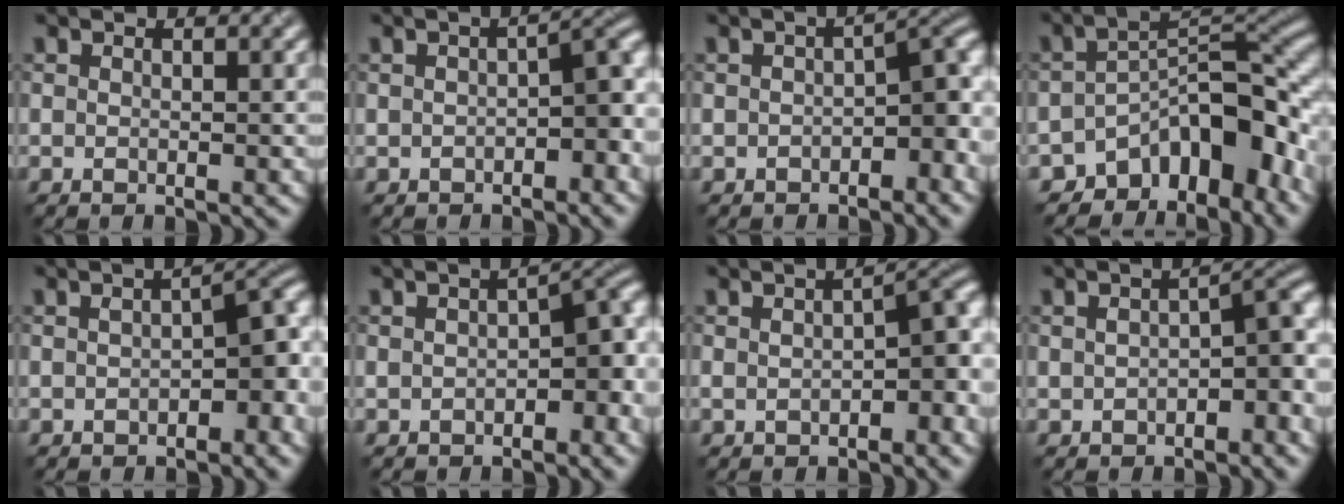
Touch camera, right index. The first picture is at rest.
{"total": 3.8, "force": [-1.3, 1.8, 3.1], "torque": [-0.032, 0.010, -0.024]}
{"total": 4.7, "force": [-1.6, 2.5, 3.7], "torque": [-0.030, 0.007, -0.030]}
{"total": 9.2, "force": [-5.9, 4.5, 5.4], "torque": [-0.047, 0.006, -0.106]}
{"total": 5.4, "force": [-1.1, 2.6, 4.6], "torque": [-0.046, 0.009, -0.020]}
{"total": 5.4, "force": [-1.4, 2.8, 4.4], "torque": [-0.039, 0.008, -0.026]}
{"total": 5.1, "force": [-0.7, 2.1, 4.6], "torque": [-0.052, 0.007, -0.011]}
{"total": 4.9, "force": [-1.4, 2.4, 4.1], "torque": [-0.043, 0.010, -0.025]}